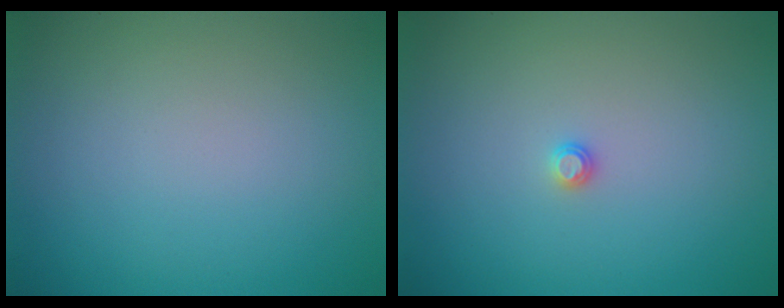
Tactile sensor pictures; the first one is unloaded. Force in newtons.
{"total": 0.6, "press": 0.6, "slide": 0.2}